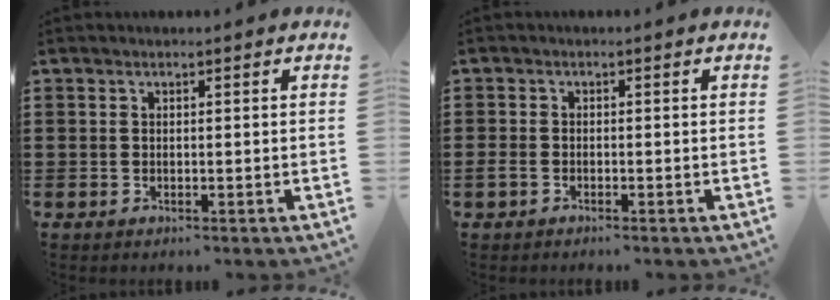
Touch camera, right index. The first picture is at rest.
{"total": 1.2, "force": [-1.0, 0.6, 0.5], "torque": [-0.012, 0.000, -0.019]}